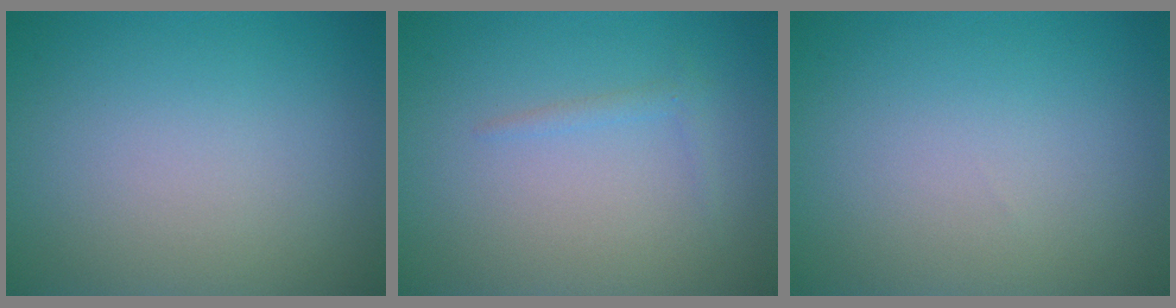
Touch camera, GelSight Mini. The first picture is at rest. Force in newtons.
{"total": 0.9, "press": 0.9, "slide": 0.0}
{"total": 0.0}